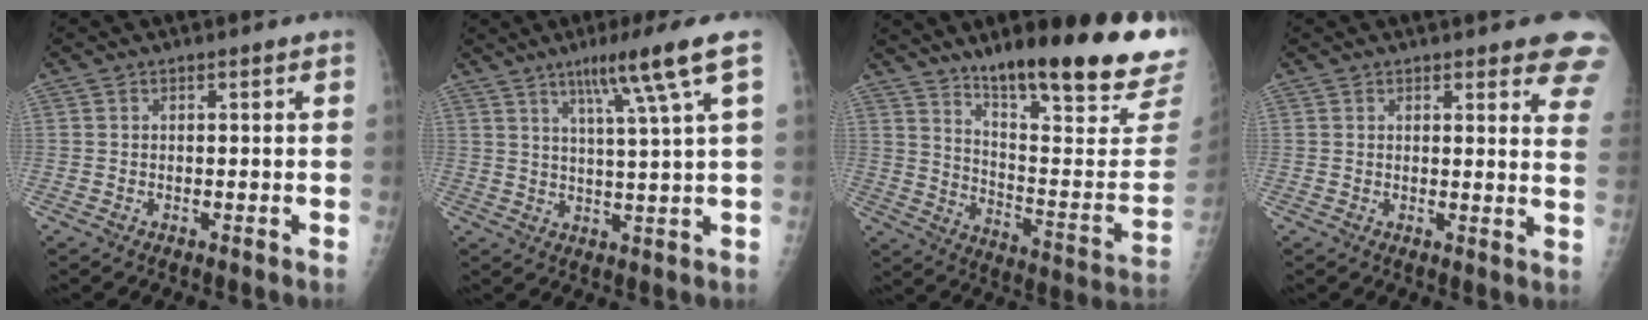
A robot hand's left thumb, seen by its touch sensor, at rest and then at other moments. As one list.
[{"total": 10.2, "force": [5.2, -1.2, 8.7], "torque": [-0.141, -0.022, 0.086]}, {"total": 25.9, "force": [18.9, 3.9, 17.3], "torque": [-0.226, -0.114, 0.280]}, {"total": 10.9, "force": [8.6, 2.7, 6.1], "torque": [-0.032, -0.036, 0.078]}]